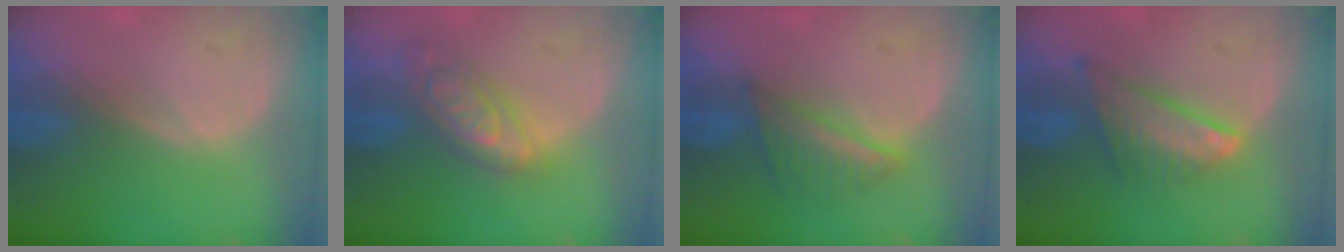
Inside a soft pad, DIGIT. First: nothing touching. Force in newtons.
{"total": 7.4, "press": 7.4, "slide": 0.5}
{"total": 5.3, "press": 5.3, "slide": 0.4}
{"total": 7.6, "press": 6.5, "slide": 4.0}